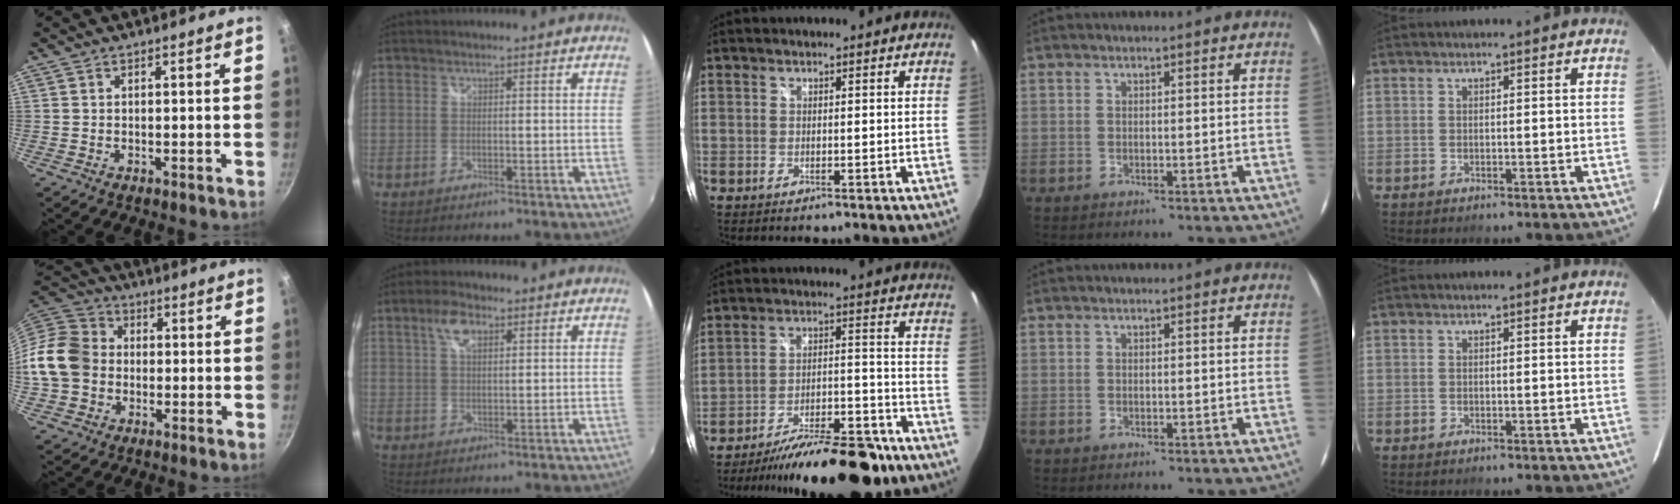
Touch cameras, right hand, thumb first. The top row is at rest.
{"thumb": {"total": 13.9, "force": [-1.5, 11.6, 7.4], "torque": [-0.124, 0.028, -0.045]}, "index": {"total": 4.8, "force": [2.3, 2.3, 3.6], "torque": [-0.065, 0.010, 0.041]}, "middle": {"total": 18.3, "force": [-14.7, 4.8, 9.7], "torque": [-0.156, -0.011, -0.212]}}